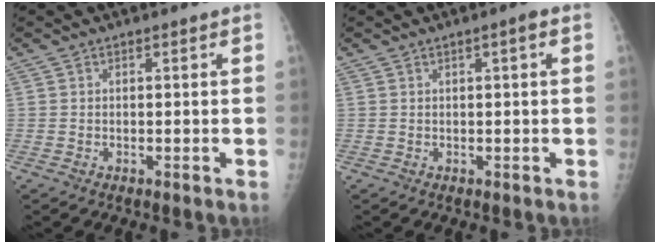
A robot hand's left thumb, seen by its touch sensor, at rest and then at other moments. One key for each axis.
{"total": 1.6, "fx": 0.5, "fy": 0.1, "fz": 1.5, "tx": -0.028, "ty": 0.002, "tz": 0.008}